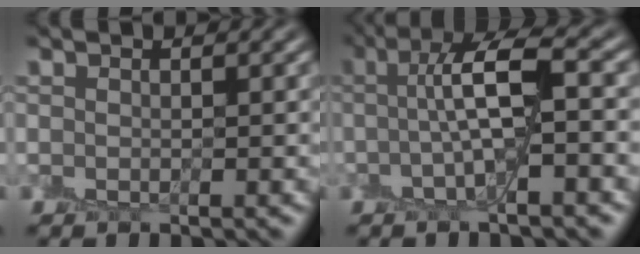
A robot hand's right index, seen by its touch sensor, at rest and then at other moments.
{"total": 5.2, "force": [0.0, 1.0, 5.1], "torque": [-0.096, 0.024, -0.009]}